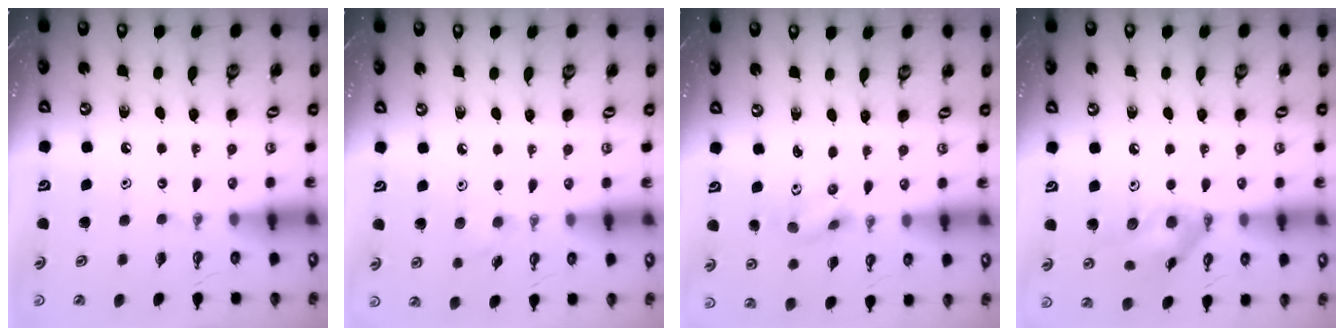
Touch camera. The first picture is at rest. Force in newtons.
{"total": 4.2, "press": 4.0, "slide": 1.2}
{"total": 2.1, "press": 1.9, "slide": 0.9}
{"total": 12.2, "press": 12.0, "slide": 2.0}